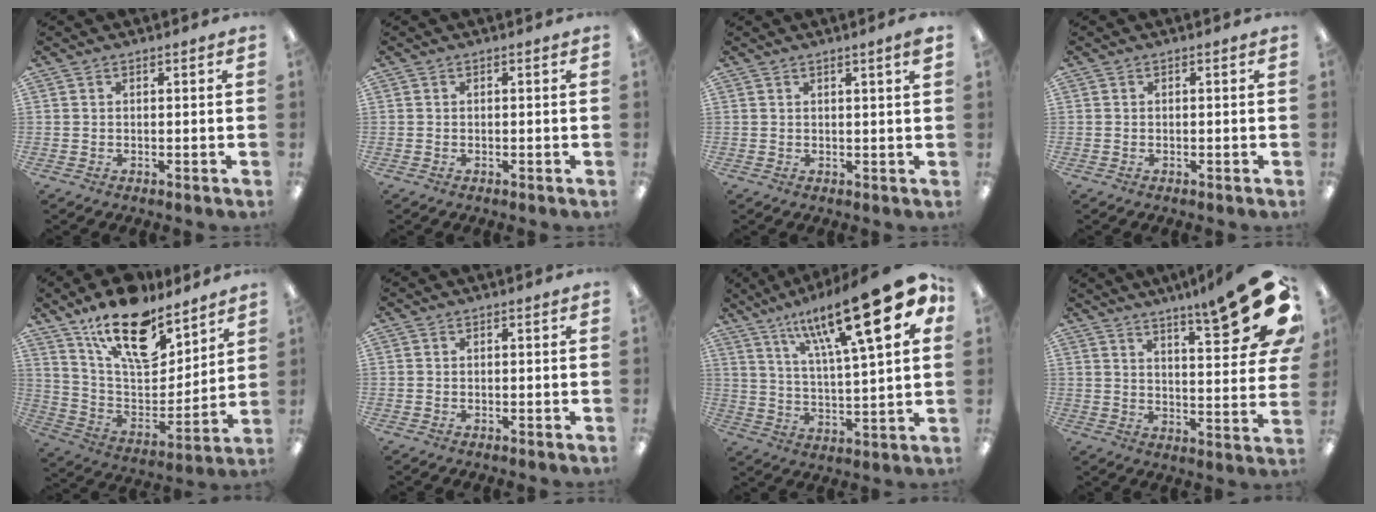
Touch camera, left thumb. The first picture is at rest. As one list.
[{"total": 0.0}, {"total": 2.5, "force": [1.6, -0.1, 1.8], "torque": [-0.030, -0.005, 0.026]}, {"total": 0.0}, {"total": 19.9, "force": [13.7, 8.9, 11.4], "torque": [-0.188, -0.088, 0.242]}, {"total": 0.0}, {"total": 22.0, "force": [13.5, 4.9, 16.7], "torque": [-0.266, -0.075, 0.209]}, {"total": 18.7, "force": [11.4, 3.6, 14.5], "torque": [-0.195, -0.080, 0.173]}]